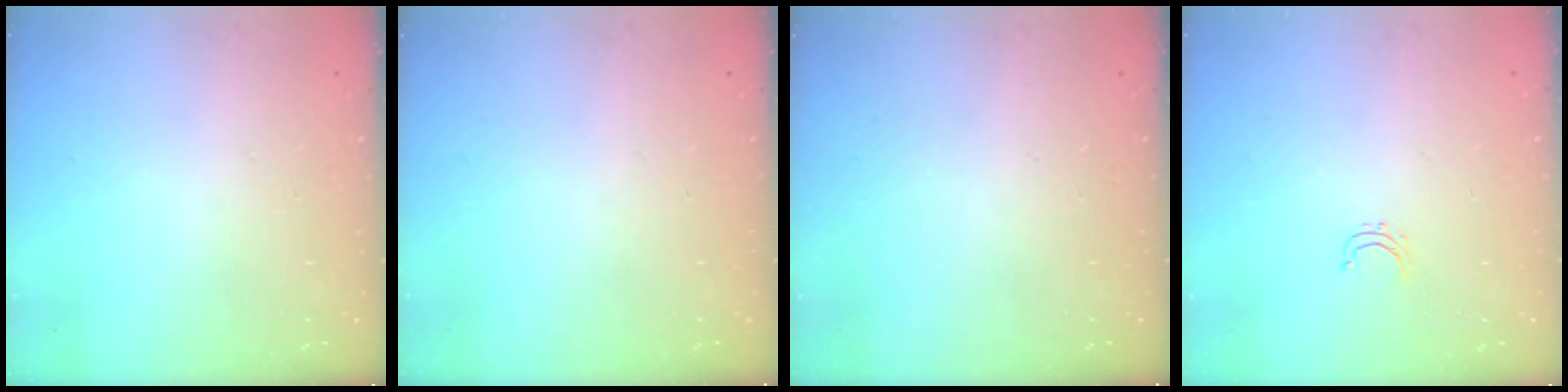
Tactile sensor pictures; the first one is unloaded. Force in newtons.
{"total": 0.0}
{"total": 0.0}
{"total": 3.7, "press": 3.7, "slide": 0.3}